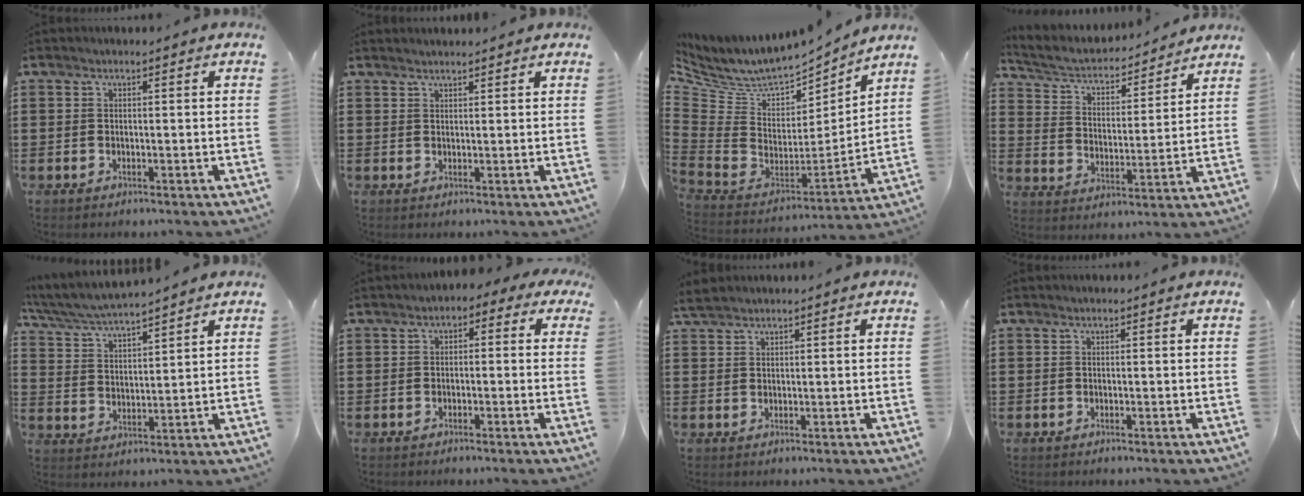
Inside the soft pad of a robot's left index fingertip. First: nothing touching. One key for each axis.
{"total": 1.1, "fx": 1.1, "fy": 0.1, "fz": 0.1, "tx": -0.003, "ty": -0.001, "tz": 0.022}
{"total": 6.3, "fx": 5.9, "fy": 1.8, "fz": 1.0, "tx": -0.063, "ty": -0.061, "tz": 0.100}
{"total": 3.9, "fx": 3.6, "fy": 1.2, "fz": 1.1, "tx": -0.042, "ty": -0.029, "tz": 0.054}
{"total": 5.5, "fx": 5.2, "fy": 0.0, "fz": 1.5, "tx": -0.052, "ty": -0.029, "tz": 0.090}
{"total": 1.7, "fx": -1.4, "fy": 0.7, "fz": 0.6, "tx": -0.015, "ty": 0.008, "tz": -0.032}
{"total": 2.0, "fx": 1.8, "fy": 0.5, "fz": 0.7, "tx": -0.019, "ty": 0.003, "tz": 0.036}
{"total": 0.0}